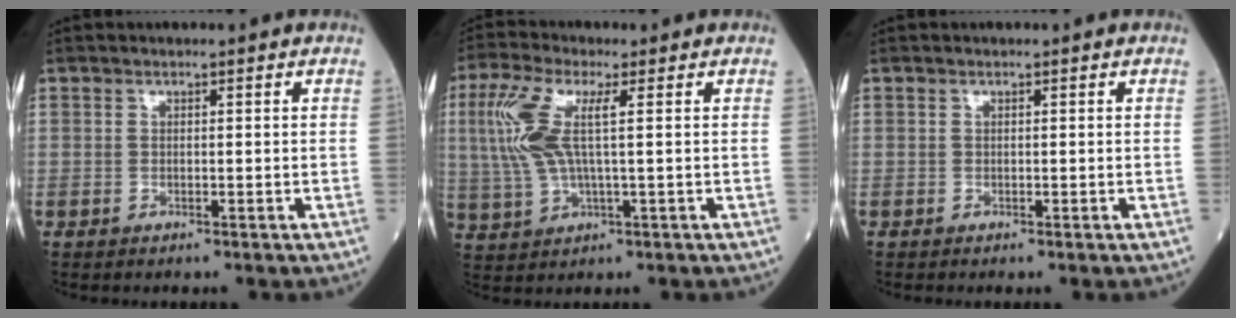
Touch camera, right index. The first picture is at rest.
{"total": 9.0, "force": [1.7, 2.3, 8.5], "torque": [-0.214, 0.013, 0.033]}
{"total": 0.0}